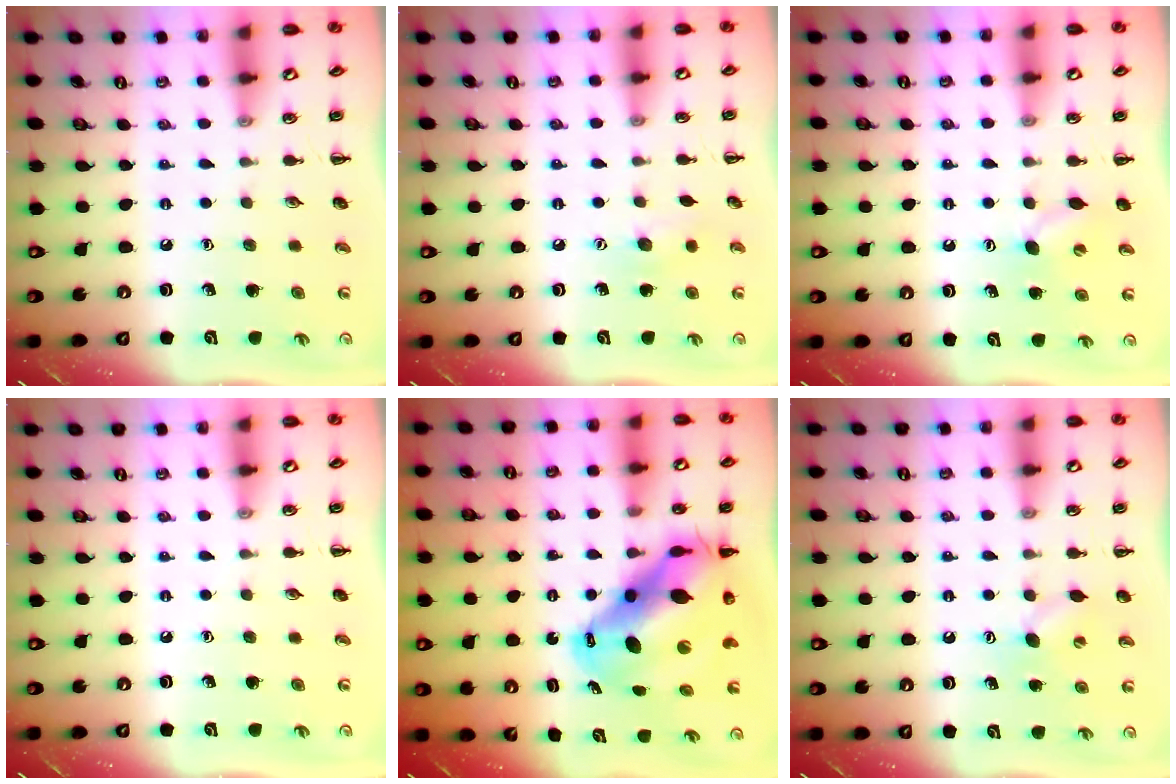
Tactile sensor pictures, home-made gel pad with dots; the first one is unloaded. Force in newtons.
{"total": 7.1, "press": 7.0, "slide": 1.3}
{"total": 5.5, "press": 5.4, "slide": 1.5}
{"total": 0.0}
{"total": 17.3, "press": 16.7, "slide": 4.6}
{"total": 5.9, "press": 5.7, "slide": 1.5}